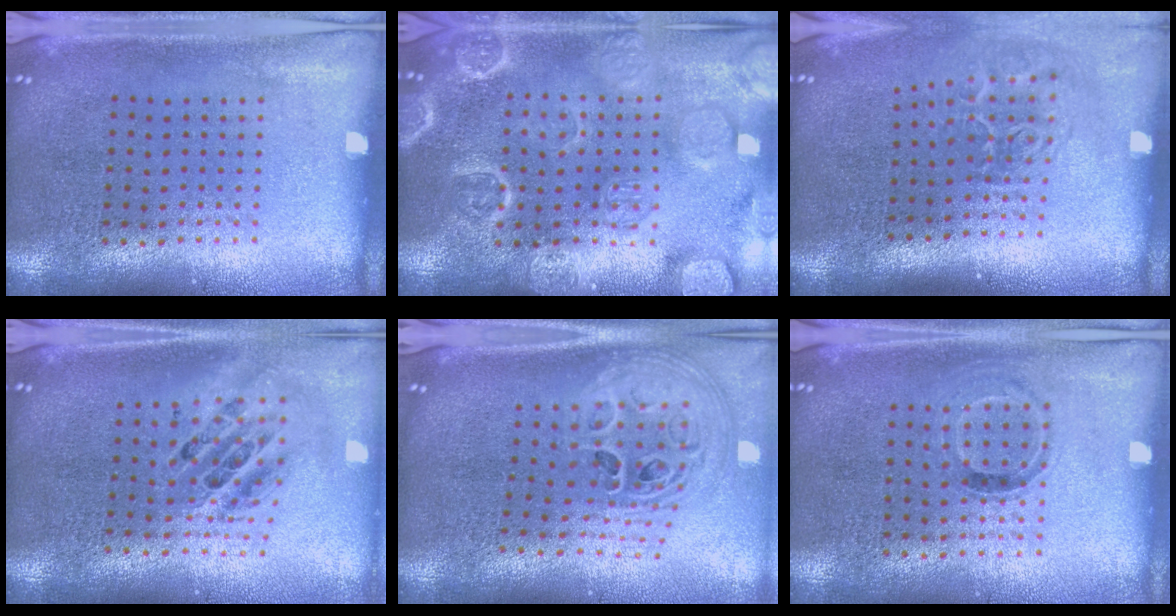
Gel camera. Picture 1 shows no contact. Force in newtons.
{"total": 3.6, "press": 3.5, "slide": 0.4}
{"total": 1.9, "press": 1.2, "slide": 1.5}
{"total": 2.0, "press": 1.6, "slide": 1.3}
{"total": 3.0, "press": 2.0, "slide": 2.2}
{"total": 0.8, "press": 0.7, "slide": 0.4}